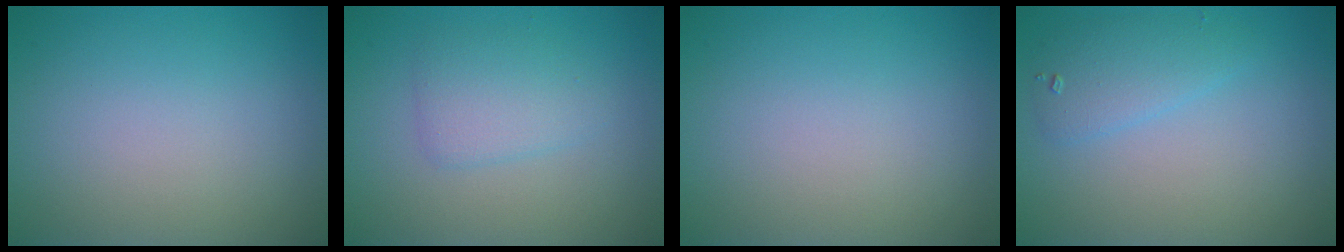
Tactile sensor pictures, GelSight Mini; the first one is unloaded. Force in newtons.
{"total": 2.5, "press": 2.5, "slide": 0.1}
{"total": 0.0}
{"total": 2.4, "press": 2.4, "slide": 0.1}